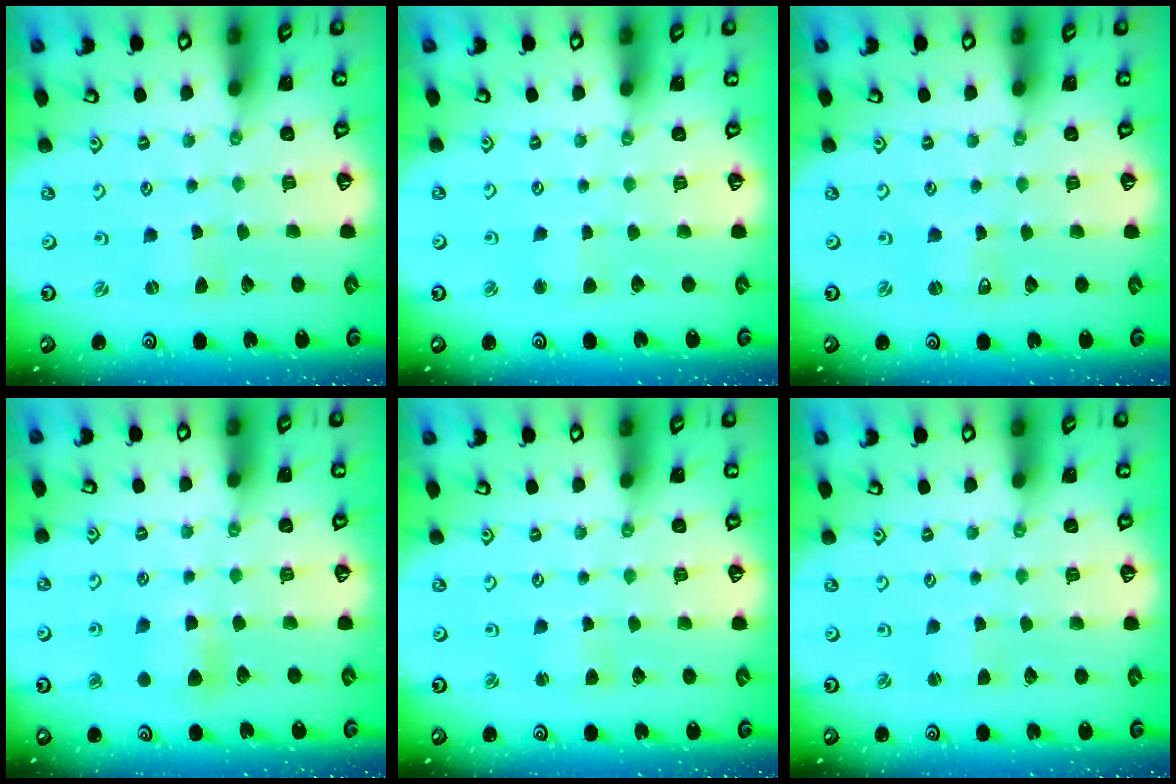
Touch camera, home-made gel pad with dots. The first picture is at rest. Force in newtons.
{"total": 2.9, "press": 2.9, "slide": 0.3}
{"total": 1.2, "press": 1.2, "slide": 0.1}
{"total": 7.1, "press": 7.0, "slide": 0.9}
{"total": 2.1, "press": 2.1, "slide": 0.2}
{"total": 1.6, "press": 1.6, "slide": 0.2}